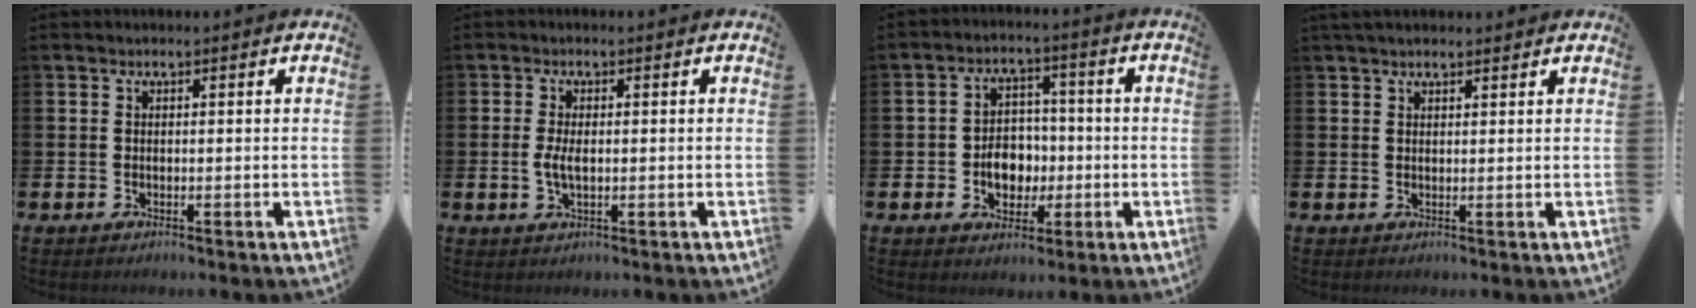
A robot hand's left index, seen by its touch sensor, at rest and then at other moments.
{"total": 2.7, "force": [0.0, 1.2, 2.4], "torque": [-0.045, 0.004, -0.003]}
{"total": 5.4, "force": [-1.1, 4.4, 2.9], "torque": [-0.038, 0.004, -0.029]}
{"total": 1.9, "force": [1.7, 0.6, 0.6], "torque": [-0.013, 0.003, 0.030]}